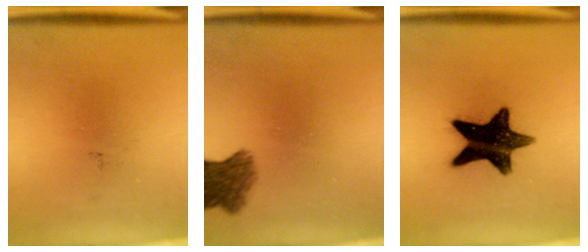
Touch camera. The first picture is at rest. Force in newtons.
{"total": 5.3}
{"total": 15.1}